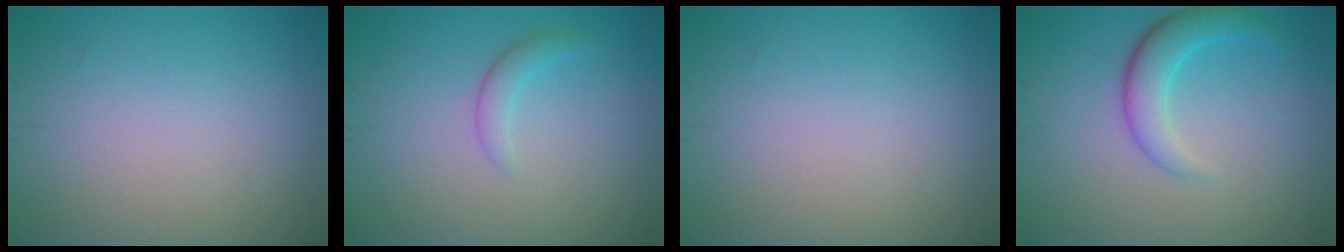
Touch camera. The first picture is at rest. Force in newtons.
{"total": 1.5, "press": 1.5, "slide": 0.1}
{"total": 0.0}
{"total": 3.5, "press": 3.5, "slide": 0.1}